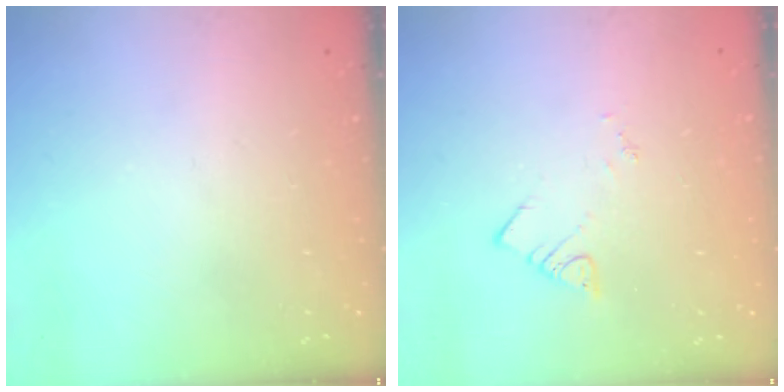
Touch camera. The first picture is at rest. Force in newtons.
{"total": 2.1, "press": 2.0, "slide": 0.4}